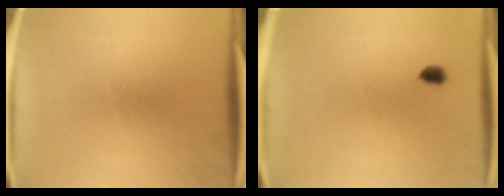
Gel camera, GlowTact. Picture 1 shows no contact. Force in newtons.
{"total": 2.1}